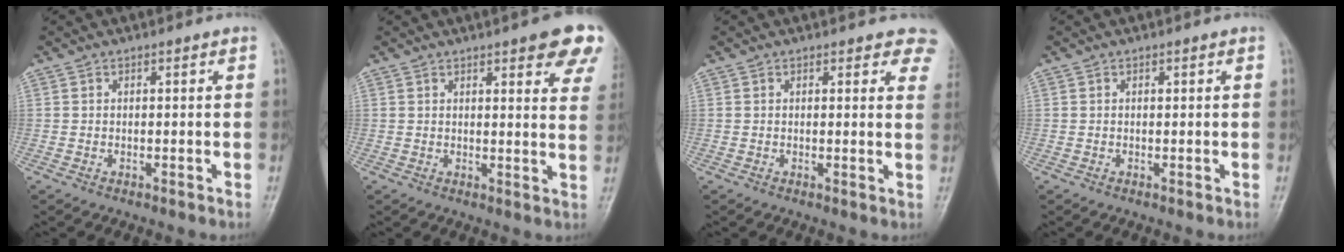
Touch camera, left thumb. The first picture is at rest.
{"total": 11.8, "force": [7.0, 3.3, 8.8], "torque": [-0.076, -0.025, 0.075]}
{"total": 5.9, "force": [4.8, 2.4, 2.5], "torque": [0.012, -0.016, 0.037]}
{"total": 0.0}